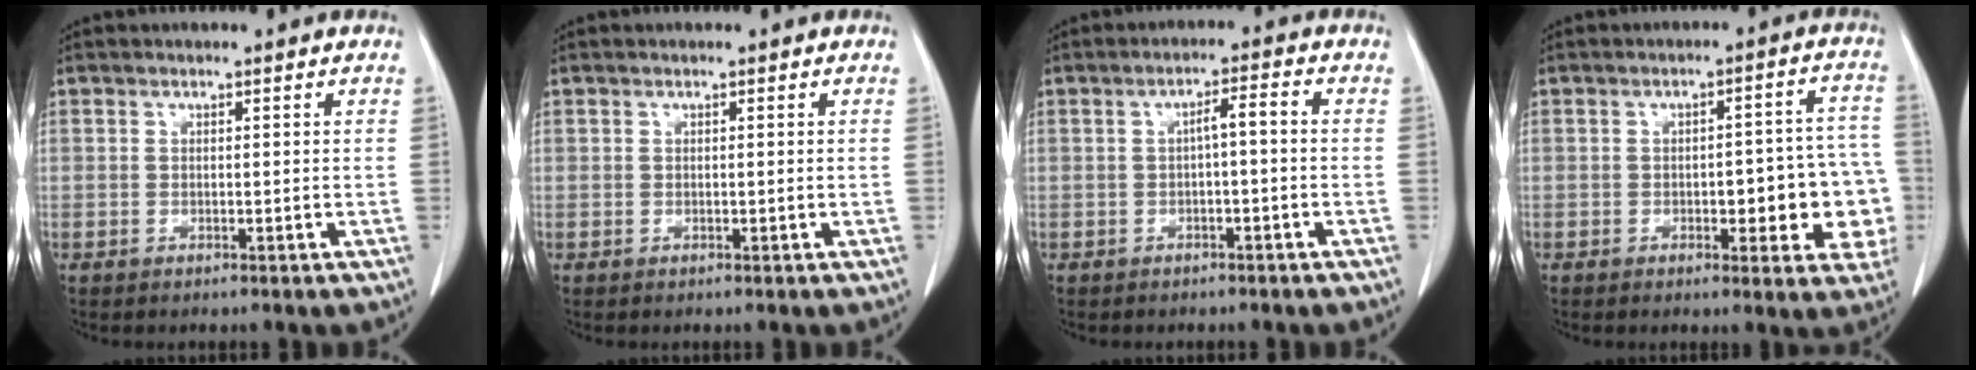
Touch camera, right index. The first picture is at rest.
{"total": 0.0}
{"total": 3.0, "force": [-0.3, 0.4, 2.9], "torque": [-0.046, 0.013, -0.004]}
{"total": 11.0, "force": [-2.2, 3.7, 10.1], "torque": [-0.102, 0.032, -0.023]}